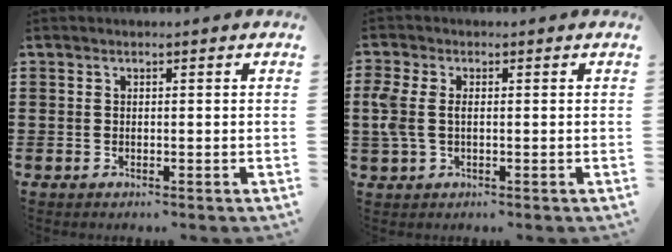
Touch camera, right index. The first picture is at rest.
{"total": 3.7, "force": [-0.1, 2.1, 3.0], "torque": [-0.091, -0.005, -0.012]}